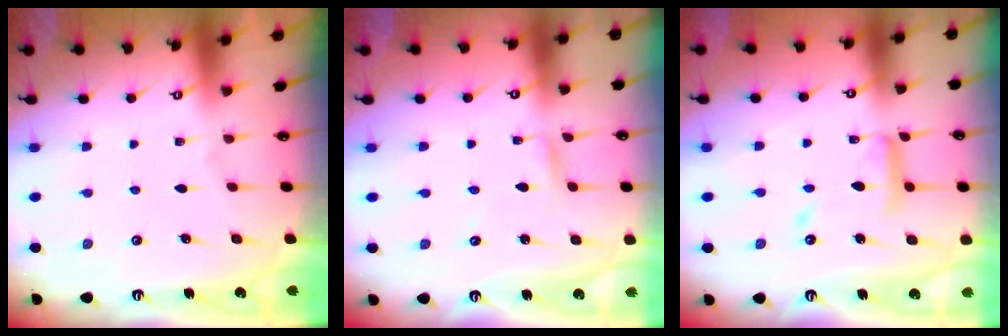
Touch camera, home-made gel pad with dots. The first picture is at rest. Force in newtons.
{"total": 2.7, "press": 2.7, "slide": 0.1}
{"total": 13.0, "press": 12.9, "slide": 1.1}